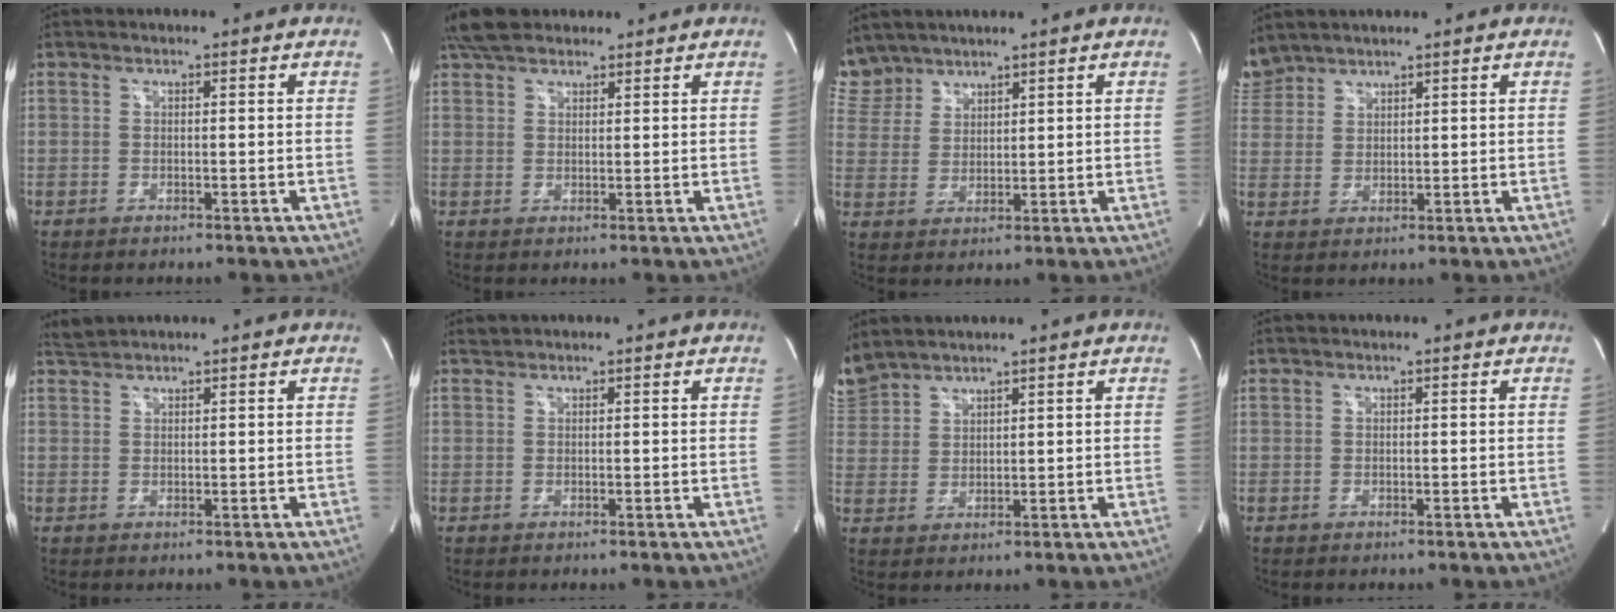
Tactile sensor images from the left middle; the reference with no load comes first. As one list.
[{"total": 6.2, "force": [5.1, 2.6, 2.4], "torque": [-0.047, 0.027, 0.096]}, {"total": 6.6, "force": [6.0, 2.8, 0.0], "torque": [-0.008, 0.011, 0.132]}, {"total": 4.6, "force": [4.4, 1.4, 0.0], "torque": [-0.006, 0.016, 0.096]}, {"total": 1.7, "force": [1.7, -0.3, -0.2], "torque": [-0.006, 0.011, 0.043]}, {"total": 0.7, "force": [0.6, 0.0, -0.2], "torque": [-0.005, 0.006, 0.015]}, {"total": 5.6, "force": [5.4, 1.2, 0.7], "torque": [-0.027, 0.019, 0.116]}, {"total": 0.0}]